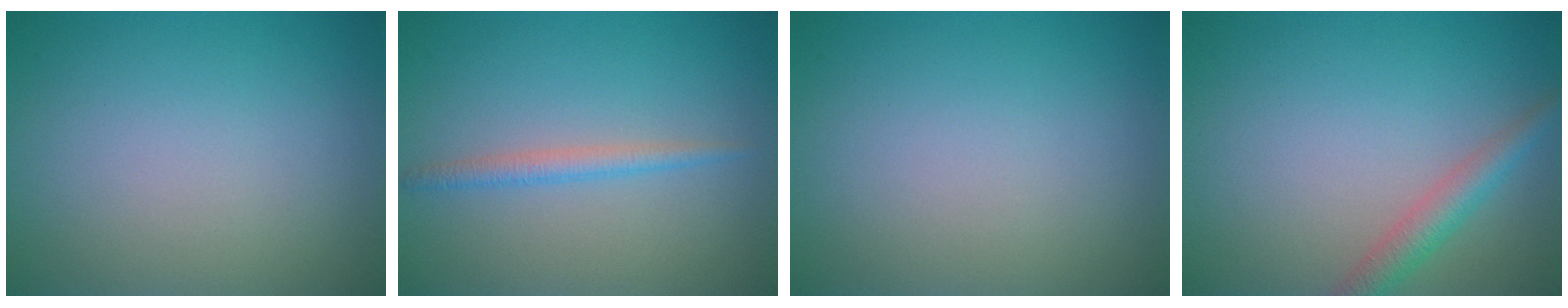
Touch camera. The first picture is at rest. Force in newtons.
{"total": 1.6, "press": 1.6, "slide": 0.1}
{"total": 0.0}
{"total": 2.7, "press": 2.7, "slide": 0.1}